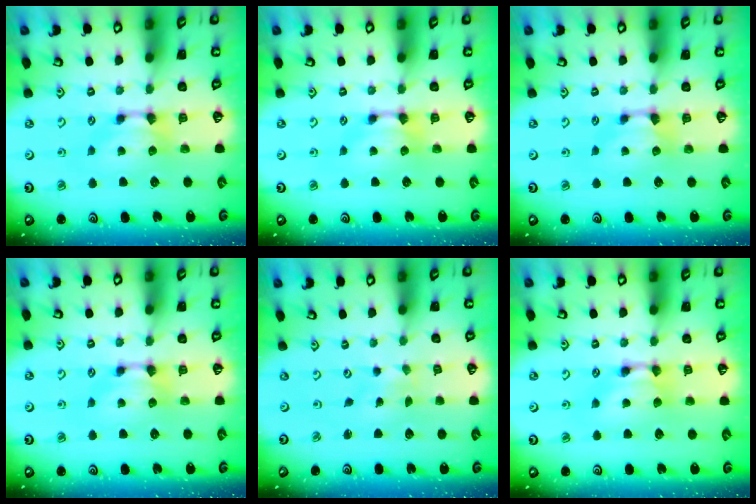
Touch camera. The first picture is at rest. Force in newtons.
{"total": 0.0}
{"total": 0.0}
{"total": 0.0}
{"total": 5.4, "press": 5.3, "slide": 0.7}
{"total": 1.6, "press": 1.6, "slide": 0.1}